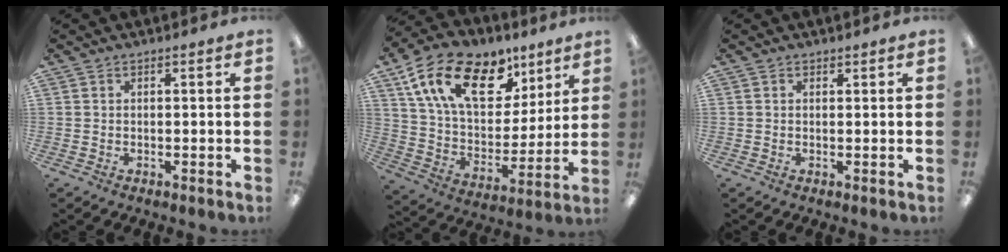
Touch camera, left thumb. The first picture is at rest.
{"total": 20.7, "force": [11.0, 11.9, 12.8], "torque": [-0.234, -0.033, 0.200]}
{"total": 0.7, "force": [0.5, 0.5, -0.1], "torque": [0.001, 0.002, 0.008]}